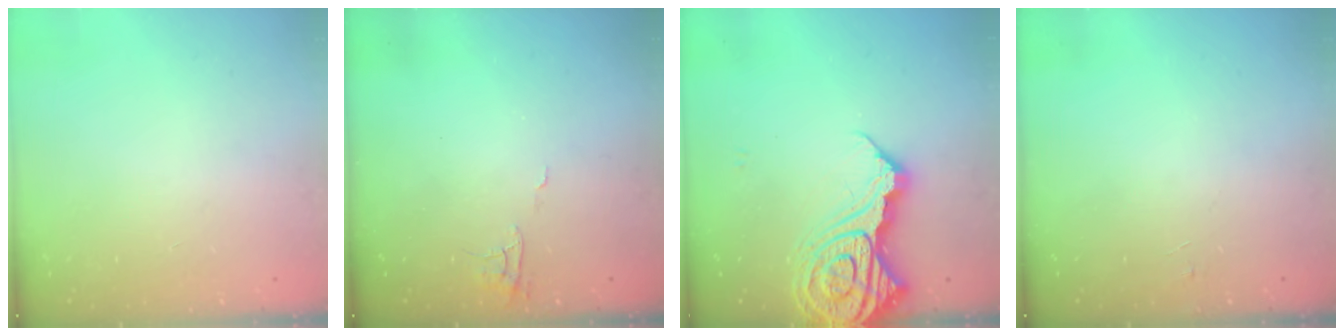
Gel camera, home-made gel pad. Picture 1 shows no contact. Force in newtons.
{"total": 5.0, "press": 5.0, "slide": 0.4}
{"total": 19.5, "press": 19.3, "slide": 2.3}
{"total": 3.3, "press": 3.3, "slide": 0.3}